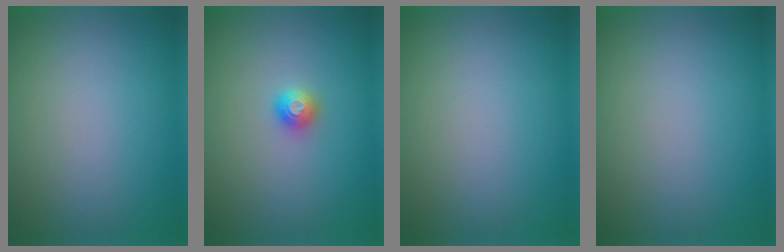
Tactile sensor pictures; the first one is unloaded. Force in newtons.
{"total": 1.2, "press": 1.2, "slide": 0.3}
{"total": 0.0}
{"total": 0.0}